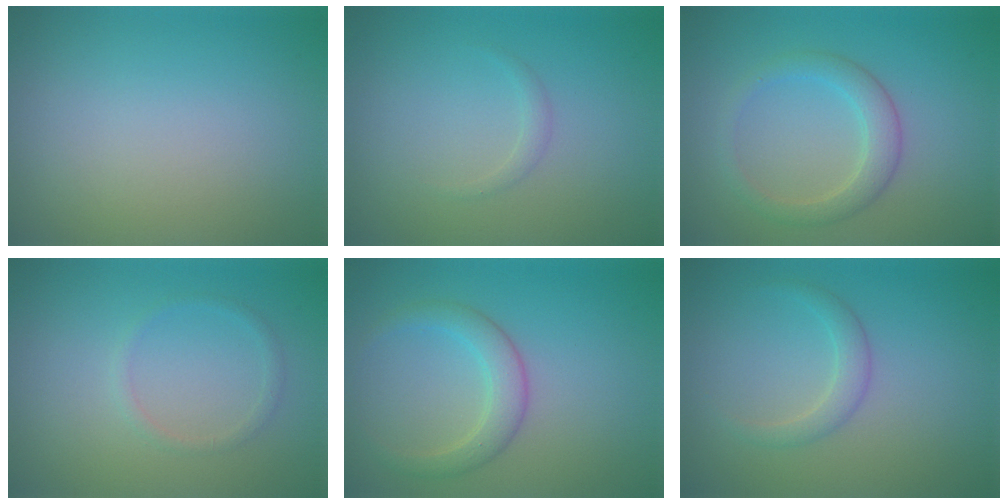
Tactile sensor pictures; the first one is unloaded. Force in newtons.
{"total": 0.8, "press": 0.8, "slide": 0.0}
{"total": 2.8, "press": 2.8, "slide": 0.2}
{"total": 1.0, "press": 1.0, "slide": 0.0}
{"total": 2.9, "press": 2.9, "slide": 0.3}
{"total": 1.7, "press": 1.7, "slide": 0.0}